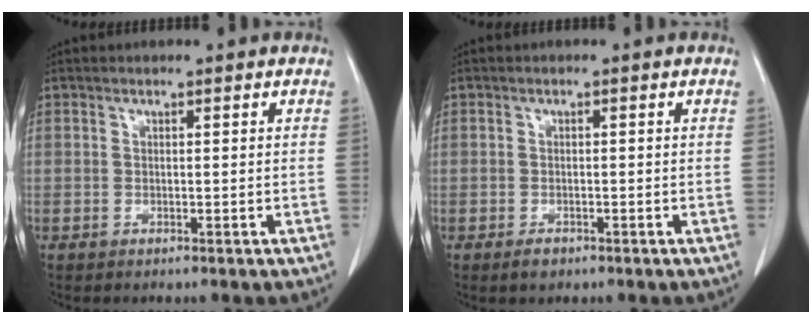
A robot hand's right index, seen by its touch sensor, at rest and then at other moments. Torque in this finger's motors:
{"motor_torque": [-0.34, -0.27, -0.28, -0.12]}